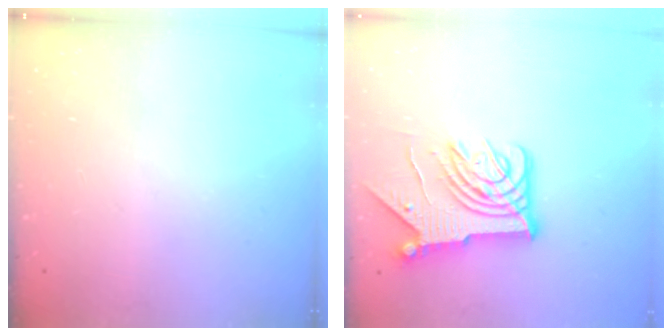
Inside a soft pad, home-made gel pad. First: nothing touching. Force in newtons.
{"total": 16.1, "press": 16.0, "slide": 1.8}